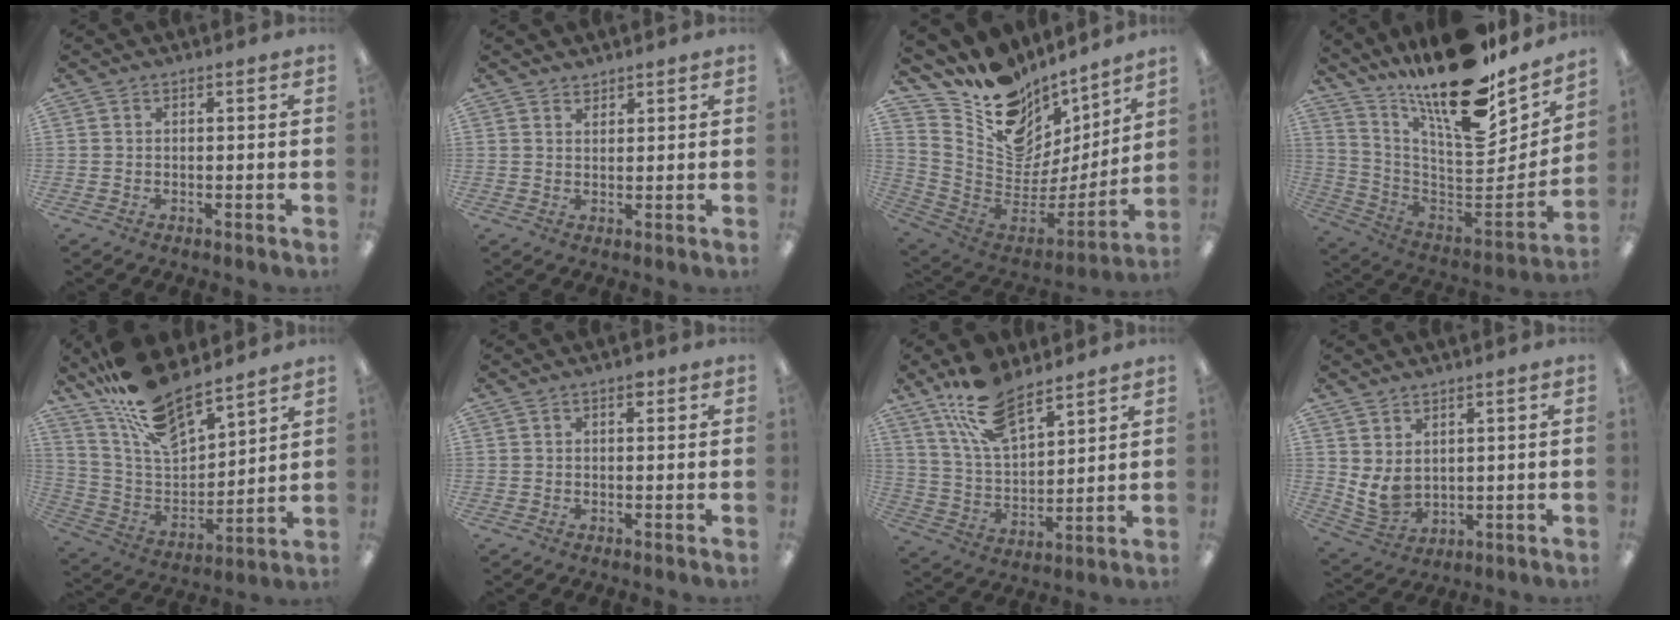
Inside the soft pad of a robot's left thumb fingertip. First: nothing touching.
{"total": 2.0, "force": [1.9, 0.5, -0.2], "torque": [0.003, -0.007, 0.037]}
{"total": 13.3, "force": [7.3, 10.0, 4.9], "torque": [-0.080, -0.092, 0.136]}
{"total": 22.5, "force": [16.5, 7.0, 13.6], "torque": [-0.205, -0.132, 0.276]}
{"total": 17.6, "force": [14.9, 5.2, 7.7], "torque": [-0.175, -0.092, 0.271]}
{"total": 1.6, "force": [0.9, 0.8, 1.1], "torque": [-0.007, -0.003, 0.011]}
{"total": 15.6, "force": [11.4, 6.5, 8.4], "torque": [-0.170, -0.049, 0.208]}
{"total": 6.0, "force": [2.5, 4.3, 3.4], "torque": [-0.081, -0.020, 0.049]}